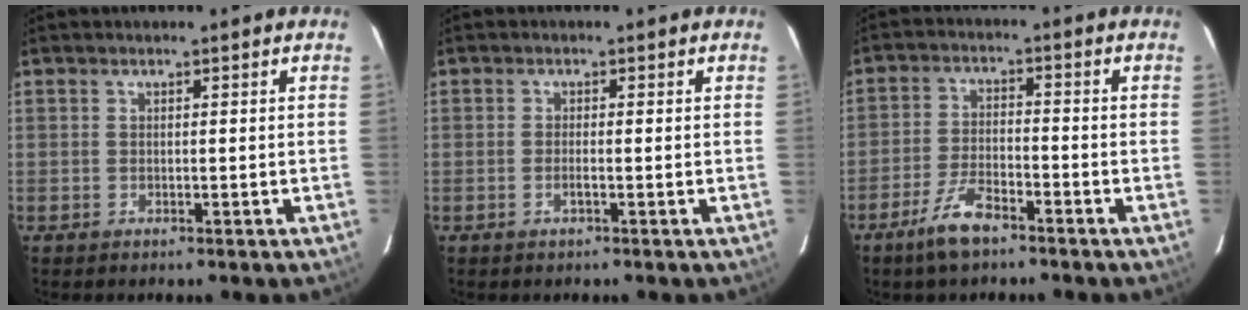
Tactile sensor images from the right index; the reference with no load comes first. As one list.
[{"total": 1.2, "force": [-0.5, 0.0, 1.1], "torque": [-0.024, 0.000, -0.010]}, {"total": 6.2, "force": [-4.5, 1.6, 4.0], "torque": [-0.089, -0.005, -0.085]}]